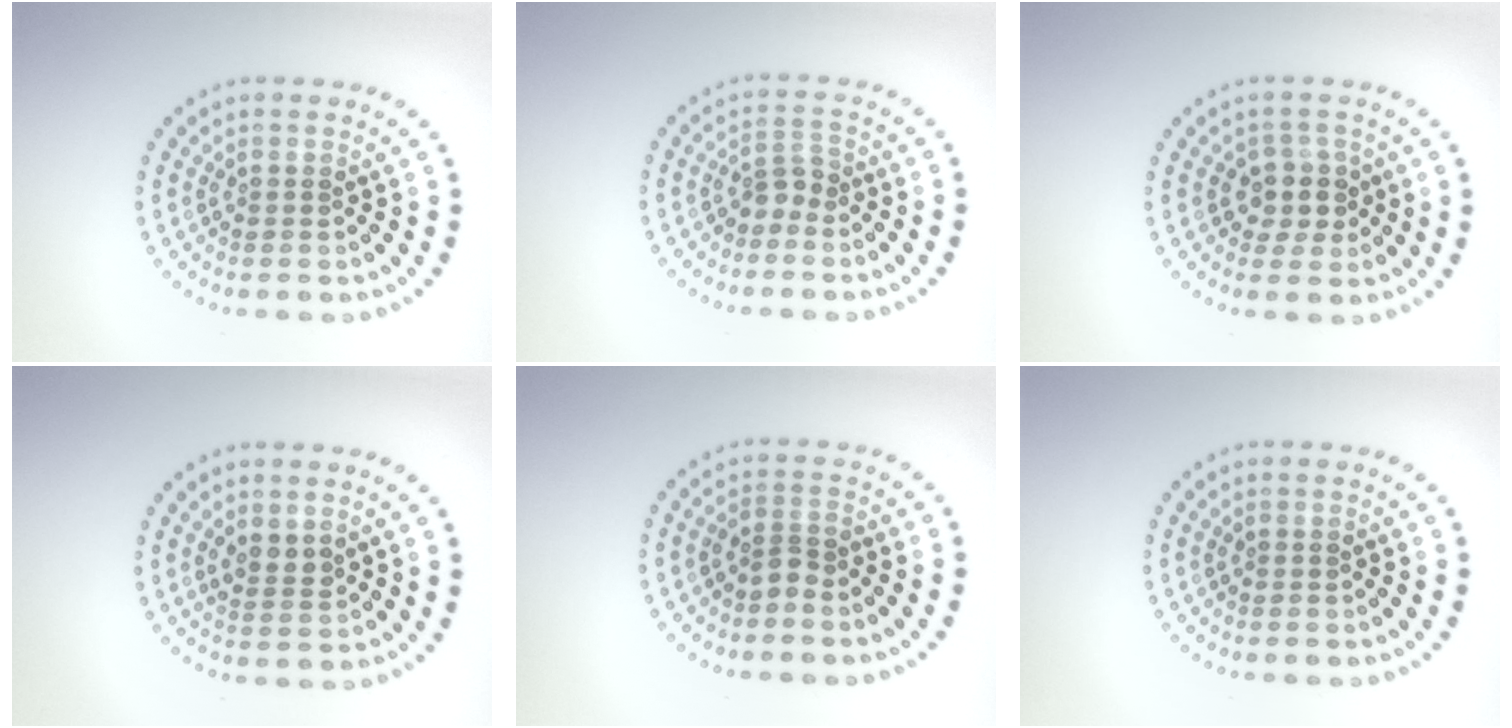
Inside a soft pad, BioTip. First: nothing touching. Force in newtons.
{"total": 1.8, "press": 1.4, "slide": 1.2}
{"total": 2.5, "press": 2.2, "slide": 1.2}
{"total": 1.7, "press": 1.5, "slide": 0.9}
{"total": 1.4, "press": 1.2, "slide": 0.9}
{"total": 0.0}